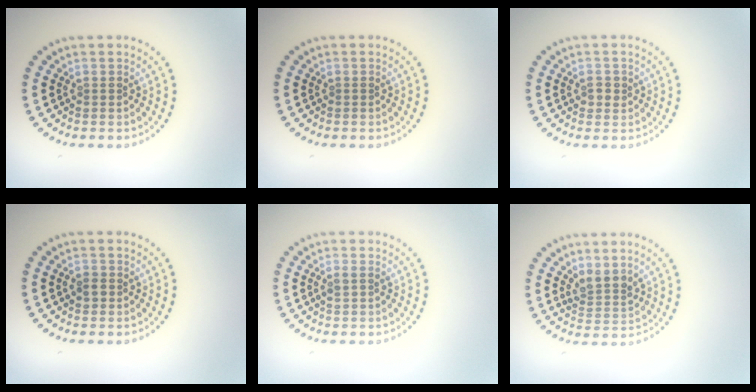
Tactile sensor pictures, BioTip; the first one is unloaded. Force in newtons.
{"total": 0.0}
{"total": 1.2, "press": 1.2, "slide": 0.1}
{"total": 1.0, "press": 1.0, "slide": 0.1}
{"total": 1.1, "press": 1.0, "slide": 0.4}
{"total": 2.3, "press": 1.9, "slide": 1.3}